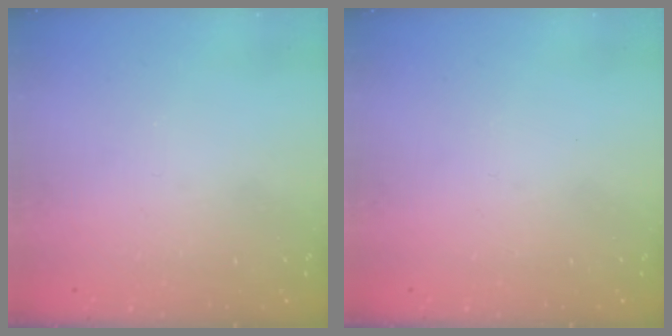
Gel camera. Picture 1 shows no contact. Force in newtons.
{"total": 0.0}